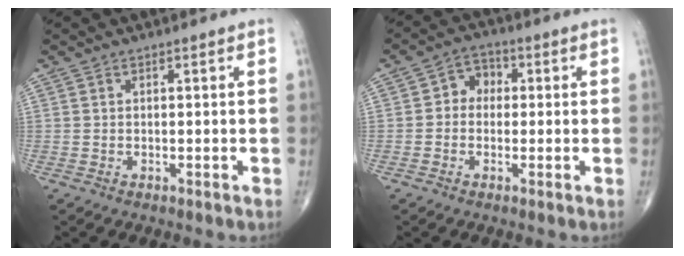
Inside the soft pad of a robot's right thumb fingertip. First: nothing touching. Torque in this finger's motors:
{"motor_torque": [-0.63, 0.19, 0.35, 0.15, 0.07]}